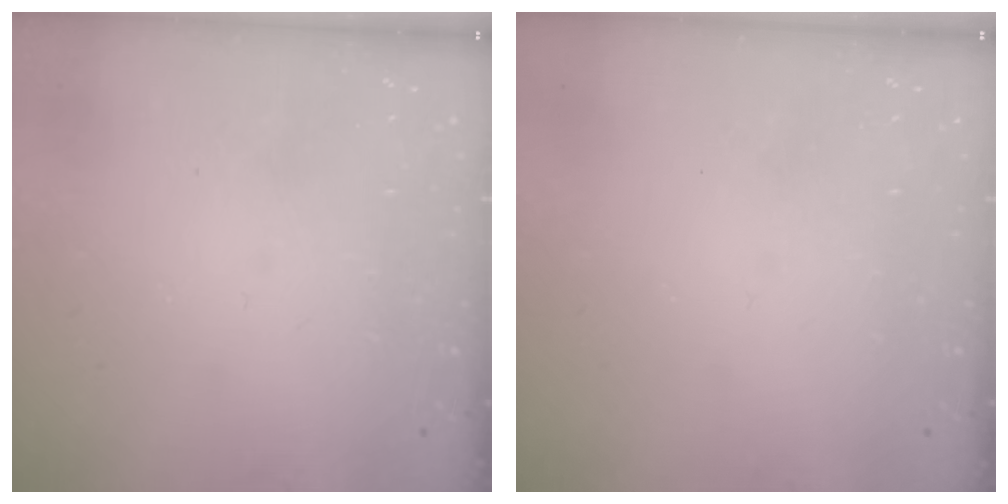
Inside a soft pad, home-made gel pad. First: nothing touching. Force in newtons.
{"total": 0.0}